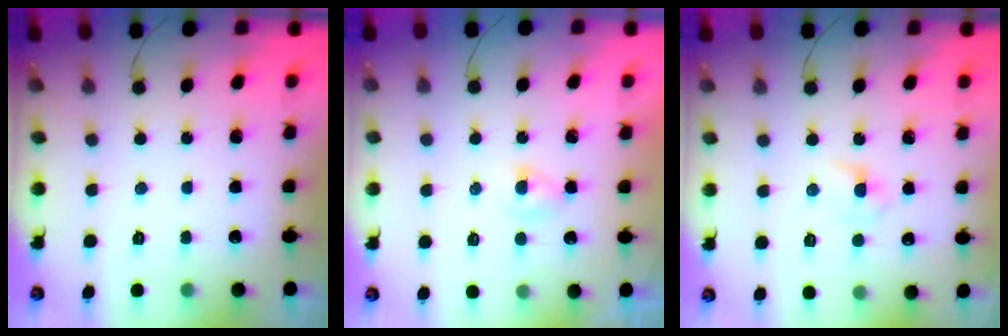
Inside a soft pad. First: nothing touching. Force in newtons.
{"total": 1.3, "press": 1.1, "slide": 0.8}
{"total": 2.7, "press": 2.5, "slide": 1.0}